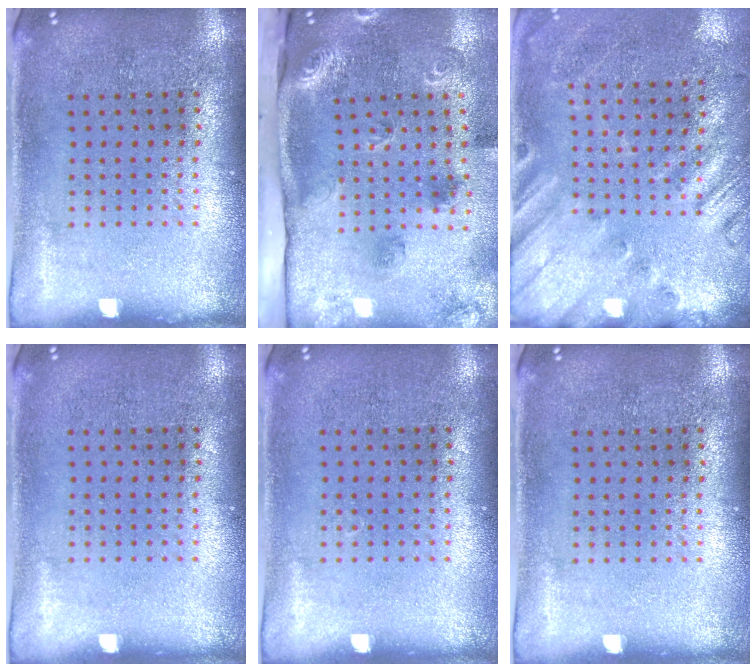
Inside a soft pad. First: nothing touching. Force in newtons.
{"total": 2.3, "press": 1.8, "slide": 1.5}
{"total": 2.6, "press": 2.0, "slide": 1.6}
{"total": 0.0}
{"total": 0.0}
{"total": 0.0}